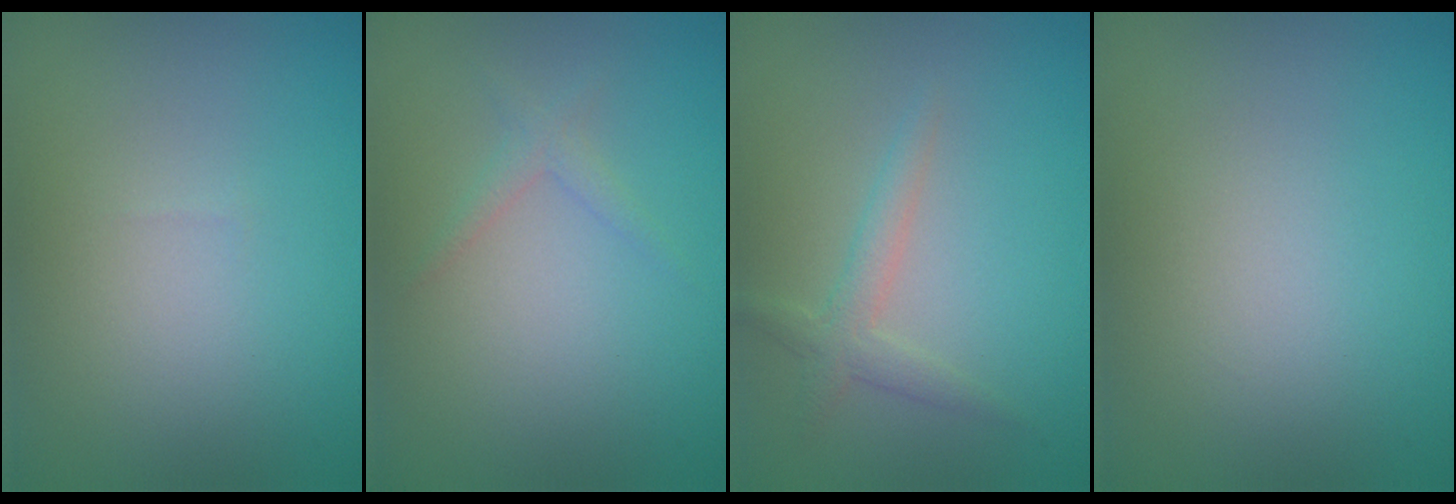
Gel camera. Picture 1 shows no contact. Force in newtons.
{"total": 1.1, "press": 1.1, "slide": 0.0}
{"total": 1.9, "press": 1.9, "slide": 0.1}
{"total": 0.0}